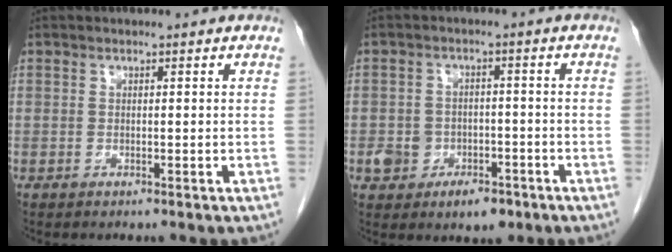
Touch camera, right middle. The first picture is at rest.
{"total": 6.3, "force": [-3.1, 4.4, 3.3], "torque": [-0.044, 0.015, -0.037]}